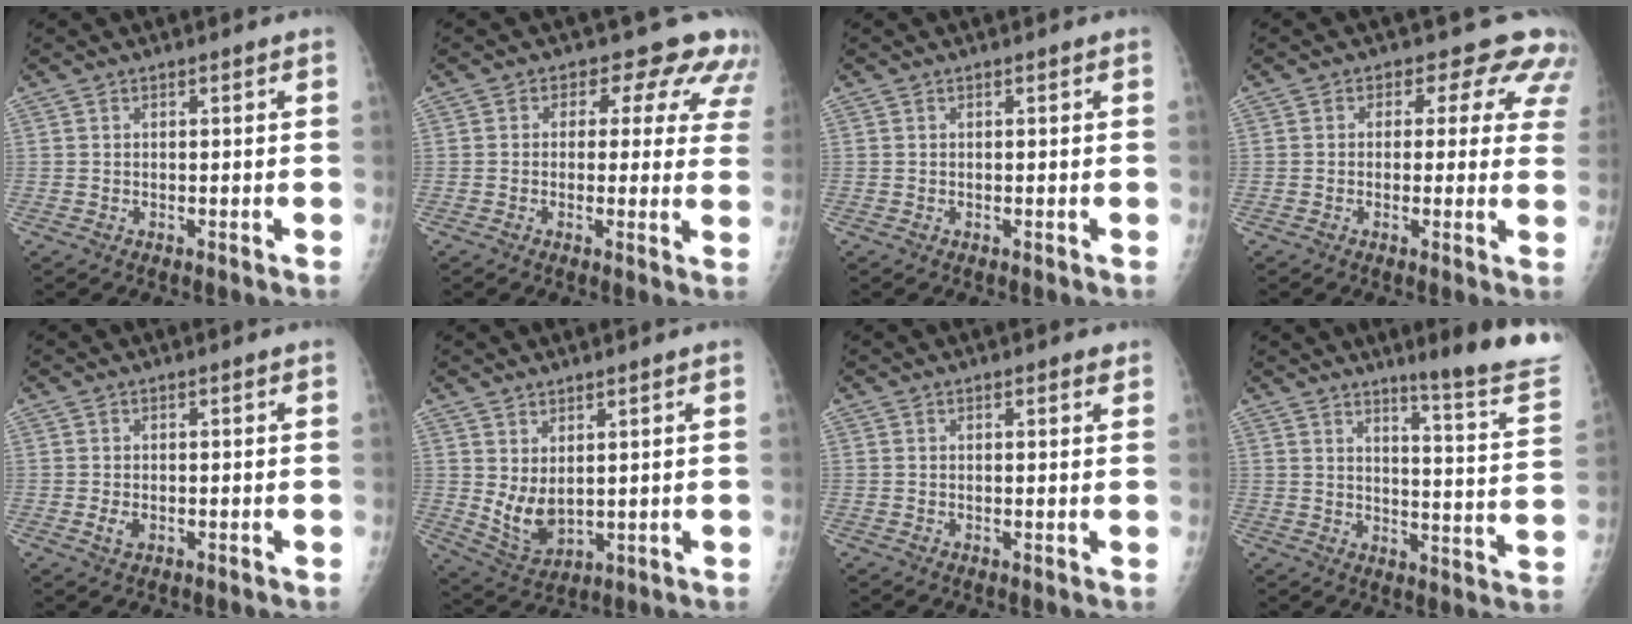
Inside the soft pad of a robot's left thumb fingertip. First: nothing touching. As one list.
[{"total": 10.4, "force": [7.1, 6.4, 4.1], "torque": [0.011, -0.020, 0.056]}, {"total": 0.0}, {"total": 8.7, "force": [5.9, 5.3, 3.4], "torque": [0.011, -0.018, 0.043]}, {"total": 1.9, "force": [0.4, 0.9, 1.7], "torque": [-0.032, 0.002, 0.009]}, {"total": 7.2, "force": [2.8, 3.4, 5.7], "torque": [-0.097, -0.031, 0.068]}, {"total": 1.3, "force": [1.0, 0.4, 0.7], "torque": [-0.004, -0.006, 0.012]}, {"total": 16.2, "force": [13.5, -0.1, 9.0], "torque": [-0.104, -0.126, 0.172]}]